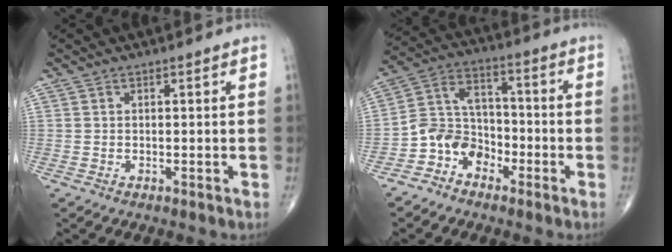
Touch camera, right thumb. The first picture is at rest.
{"total": 9.0, "force": [-4.8, 6.9, 3.2], "torque": [-0.035, 0.061, -0.101]}